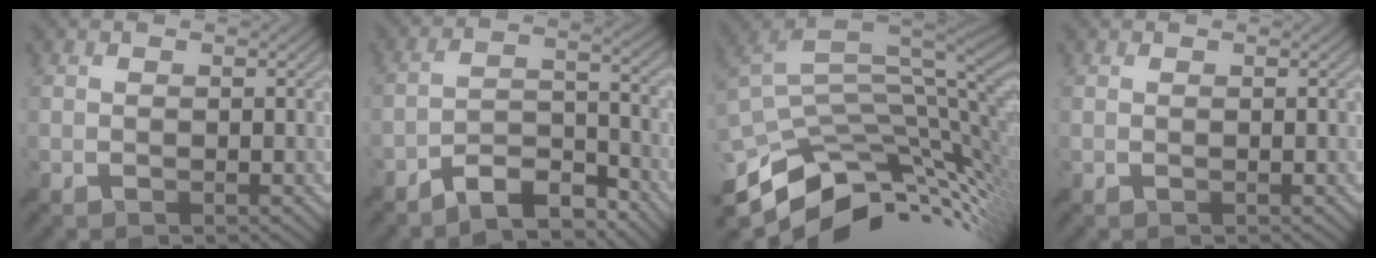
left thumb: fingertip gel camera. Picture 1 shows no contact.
{"total": 7.0, "force": [-5.9, 2.2, 3.1], "torque": [-0.050, 0.004, -0.114]}
{"total": 13.0, "force": [-3.7, 7.4, 10.0], "torque": [-0.207, -0.017, -0.060]}
{"total": 0.0}